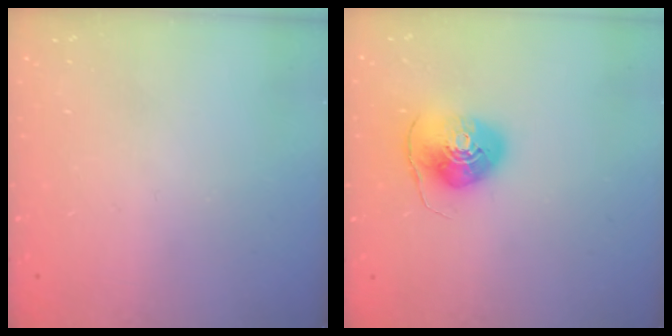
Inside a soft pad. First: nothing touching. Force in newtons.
{"total": 9.8, "press": 9.7, "slide": 1.4}